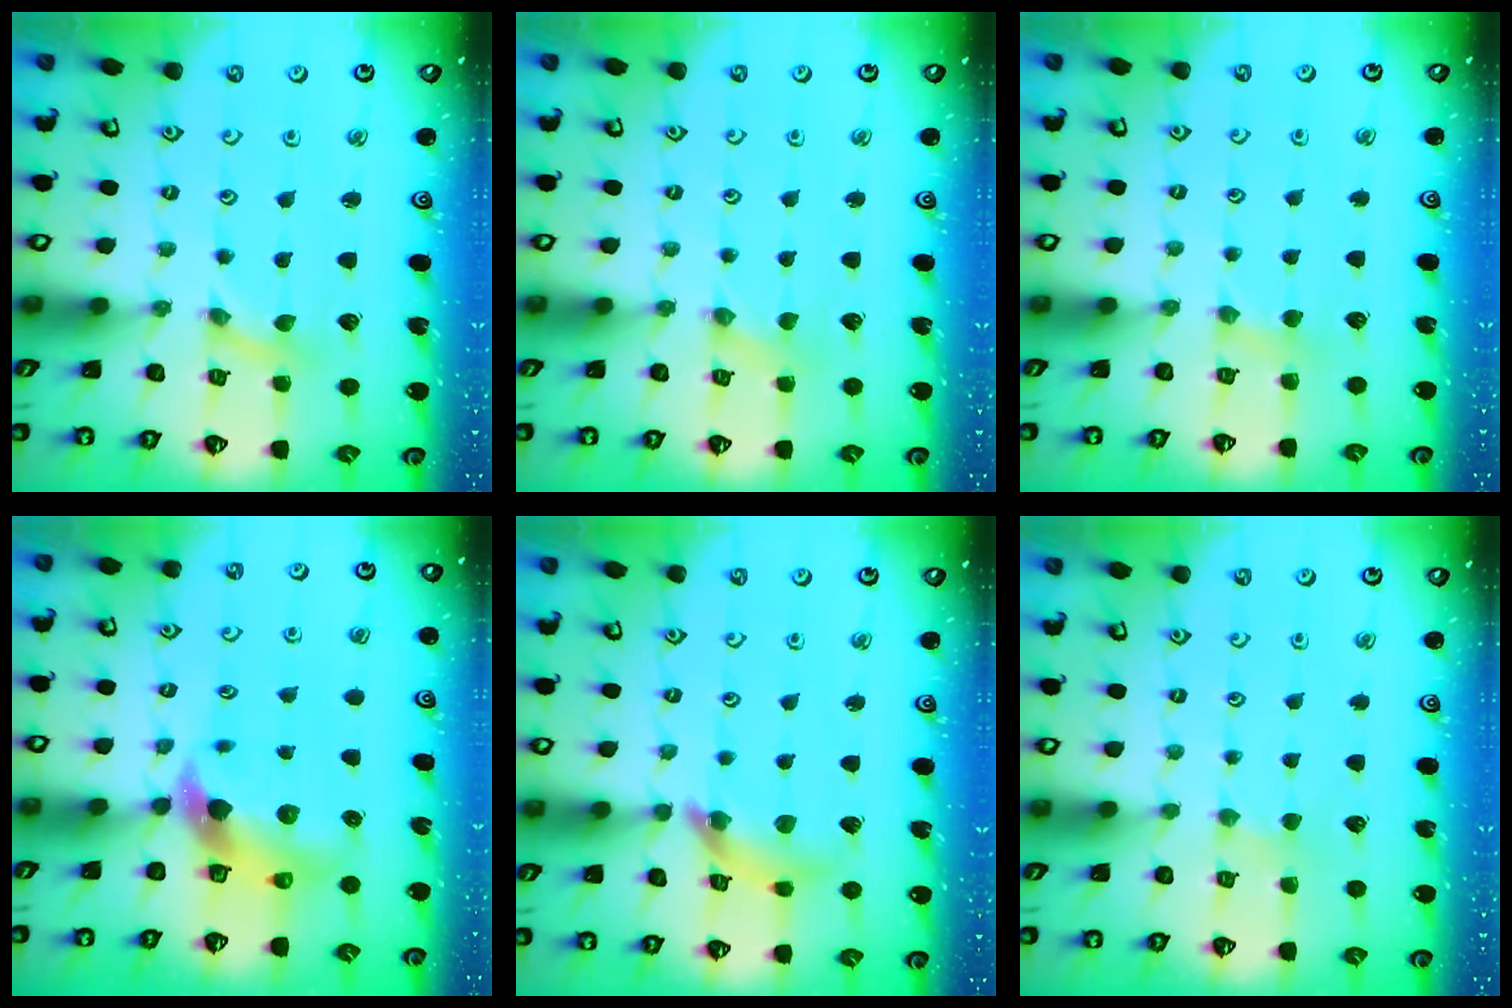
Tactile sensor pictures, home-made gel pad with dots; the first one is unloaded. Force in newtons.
{"total": 0.0}
{"total": 2.7, "press": 2.7, "slide": 0.4}
{"total": 8.3, "press": 8.2, "slide": 1.3}
{"total": 10.7, "press": 10.6, "slide": 1.3}
{"total": 1.2, "press": 1.1, "slide": 0.3}